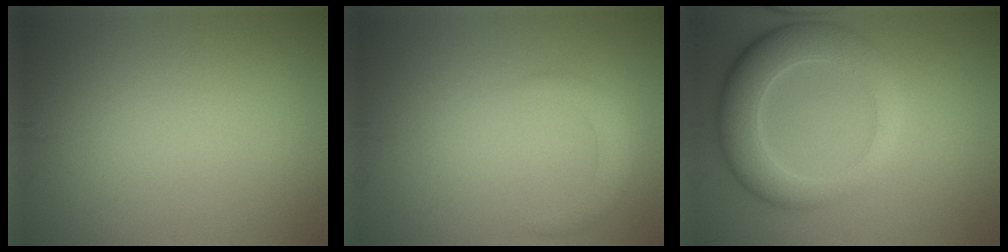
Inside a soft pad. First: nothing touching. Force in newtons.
{"total": 2.0, "press": 2.0, "slide": 0.2}
{"total": 6.8, "press": 6.8, "slide": 0.4}